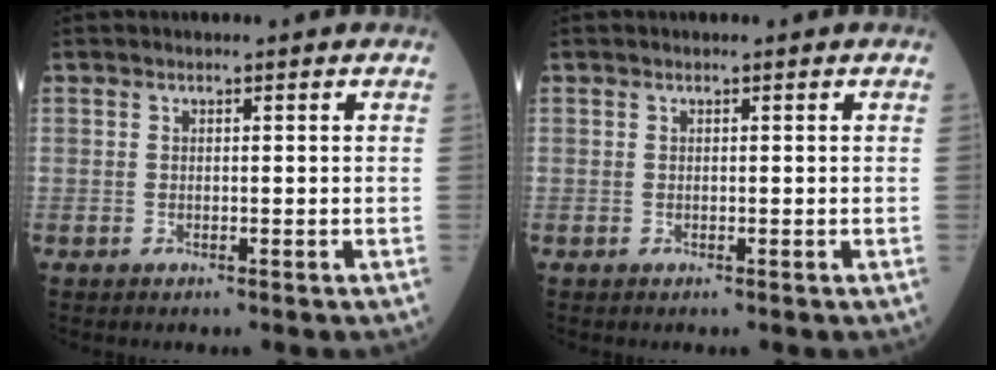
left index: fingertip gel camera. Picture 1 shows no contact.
{"total": 0.0}